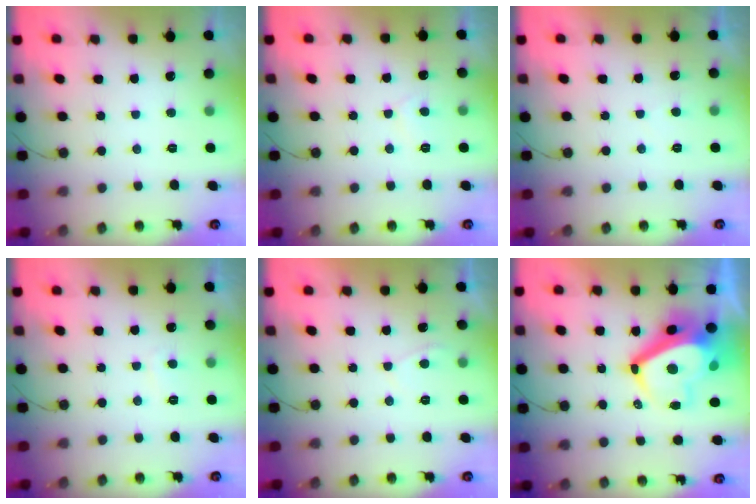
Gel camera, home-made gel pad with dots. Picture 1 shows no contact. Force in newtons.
{"total": 5.4, "press": 5.4, "slide": 0.5}
{"total": 0.0}
{"total": 0.8, "press": 0.7, "slide": 0.5}
{"total": 1.2, "press": 1.0, "slide": 0.6}
{"total": 11.8, "press": 11.7, "slide": 1.7}